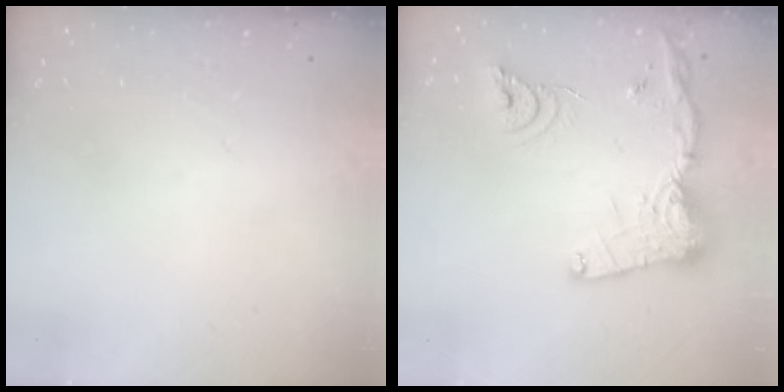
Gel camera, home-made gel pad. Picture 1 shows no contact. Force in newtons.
{"total": 18.5, "press": 18.4, "slide": 1.7}